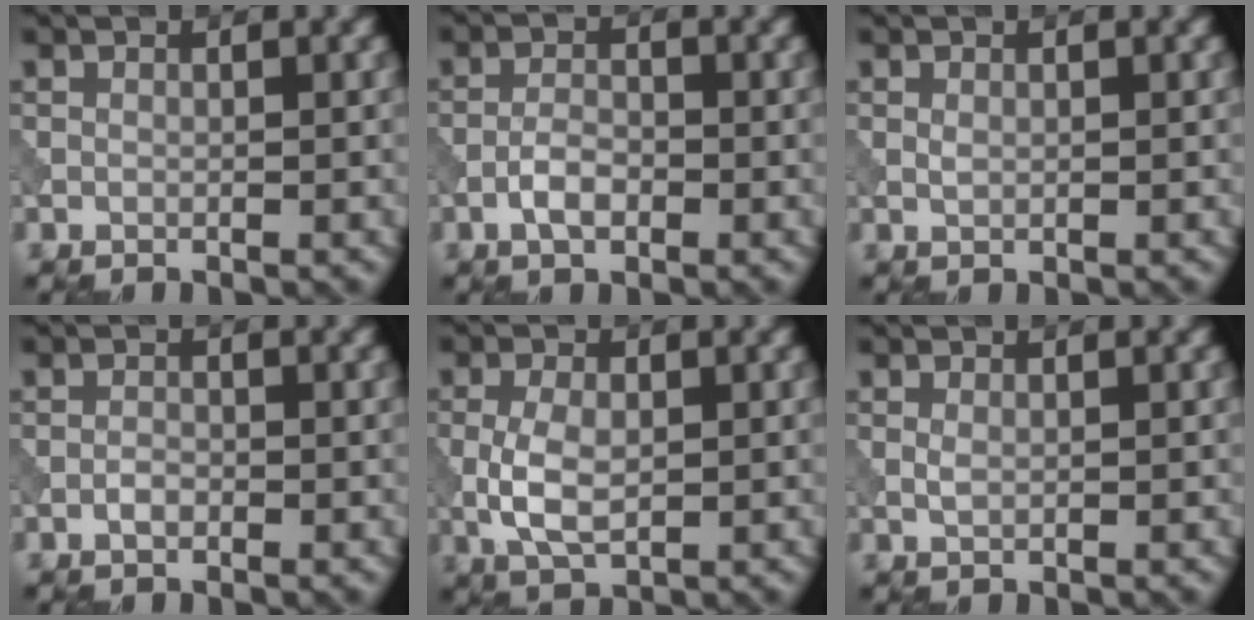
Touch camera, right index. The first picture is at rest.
{"total": 2.5, "force": [-1.1, 1.2, 1.9], "torque": [-0.035, 0.005, -0.026]}
{"total": 0.7, "force": [0.1, 0.5, 0.5], "torque": [-0.013, 0.000, 0.004]}
{"total": 1.1, "force": [-0.5, 0.6, 0.8], "torque": [-0.015, 0.002, -0.013]}
{"total": 4.3, "force": [-0.5, 2.4, 3.5], "torque": [-0.080, -0.002, -0.010]}
{"total": 1.0, "force": [0.1, 0.6, 0.7], "torque": [-0.019, -0.001, 0.003]}